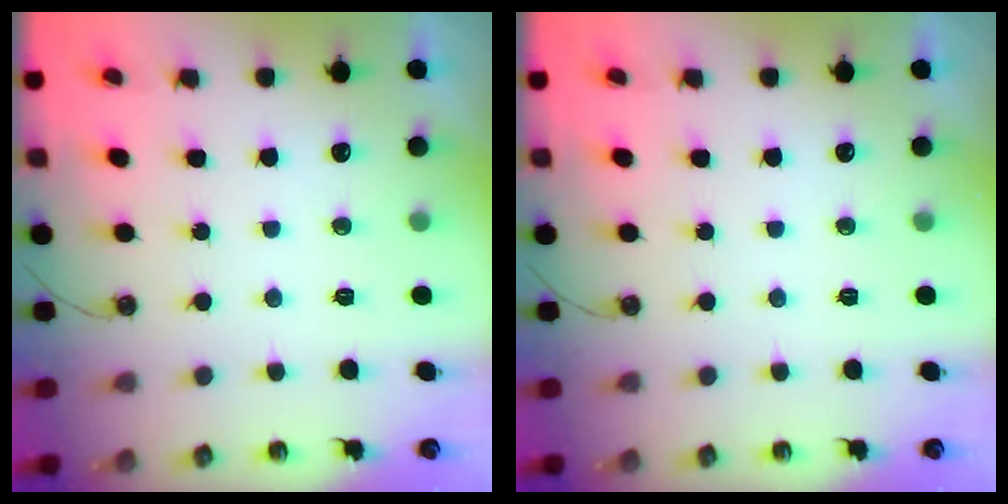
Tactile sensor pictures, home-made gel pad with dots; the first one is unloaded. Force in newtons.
{"total": 0.0}